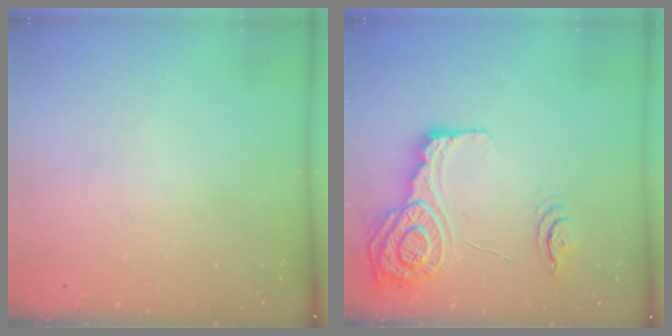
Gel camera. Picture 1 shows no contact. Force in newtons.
{"total": 16.0, "press": 15.9, "slide": 1.2}